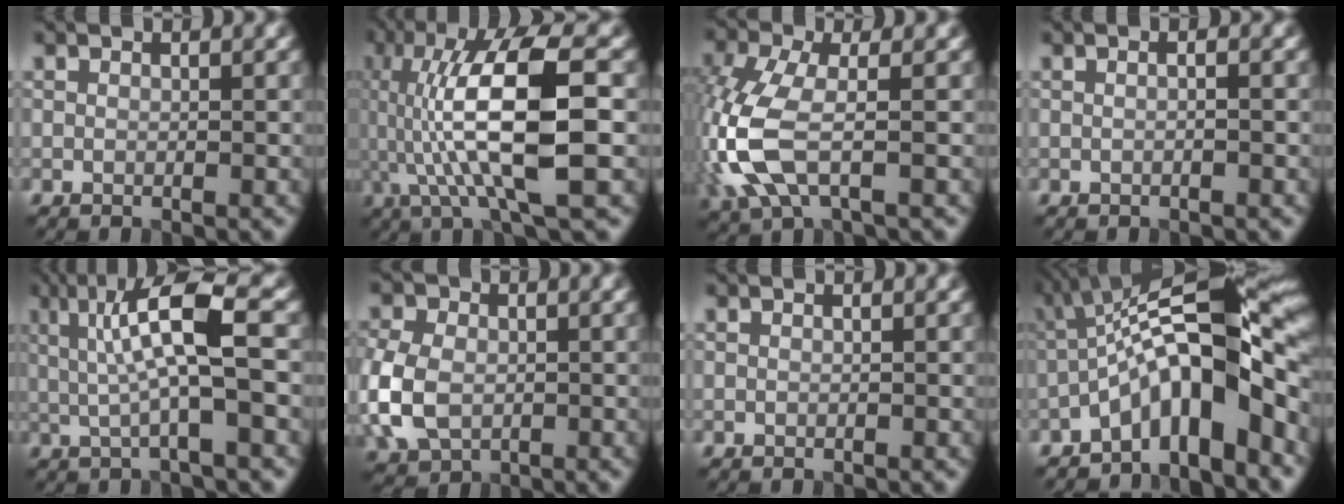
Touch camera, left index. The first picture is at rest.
{"total": 11.0, "force": [-0.6, 2.8, 10.7], "torque": [-0.203, 0.014, -0.009]}
{"total": 6.1, "force": [-1.3, 2.5, 5.5], "torque": [-0.144, -0.001, -0.030]}
{"total": 0.9, "force": [0.1, 0.3, 0.9], "torque": [-0.010, -0.008, -0.006]}
{"total": 7.0, "force": [1.2, 1.3, 6.8], "torque": [-0.125, 0.011, 0.017]}
{"total": 7.3, "force": [-1.1, 5.5, 4.7], "torque": [-0.122, -0.009, -0.019]}
{"total": 0.0}
{"total": 12.5, "force": [-3.8, 3.9, 11.3], "torque": [-0.173, 0.021, -0.070]}